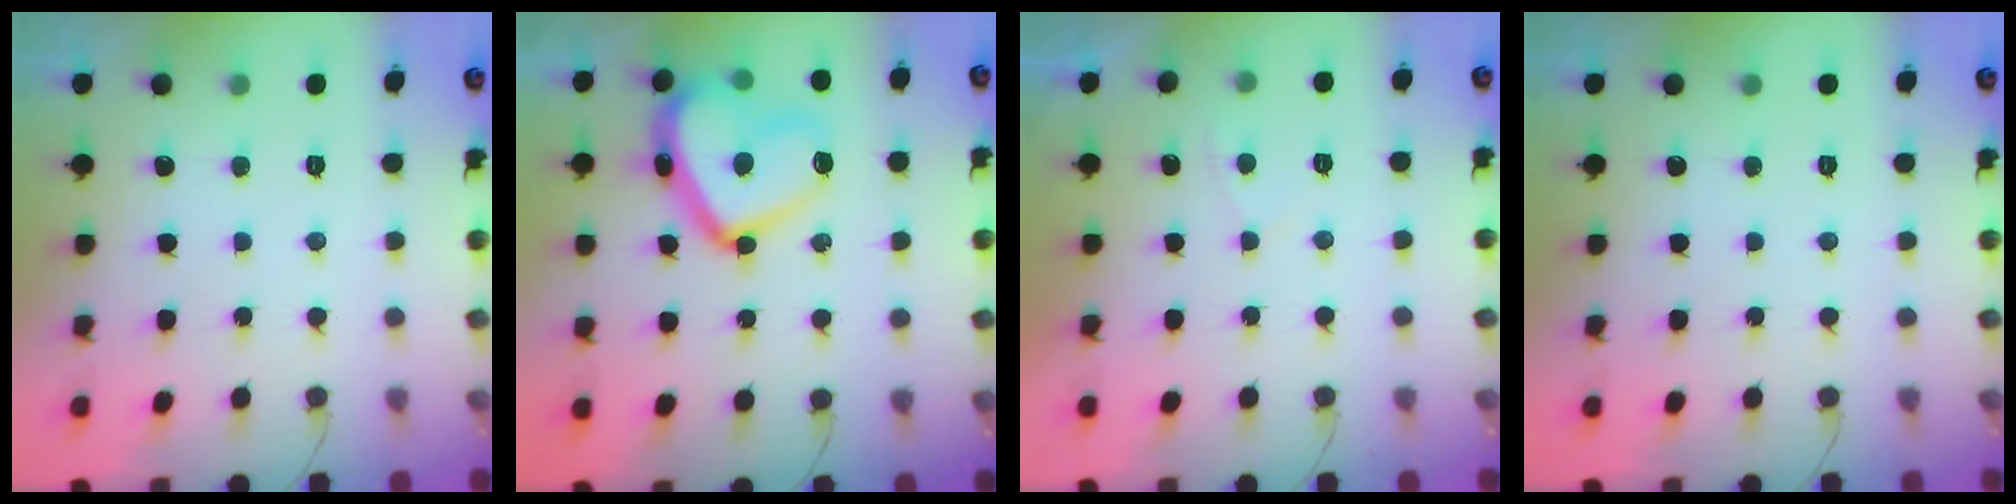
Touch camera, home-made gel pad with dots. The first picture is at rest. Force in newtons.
{"total": 19.2, "press": 19.1, "slide": 1.5}
{"total": 0.9, "press": 0.7, "slide": 0.5}
{"total": 0.0}